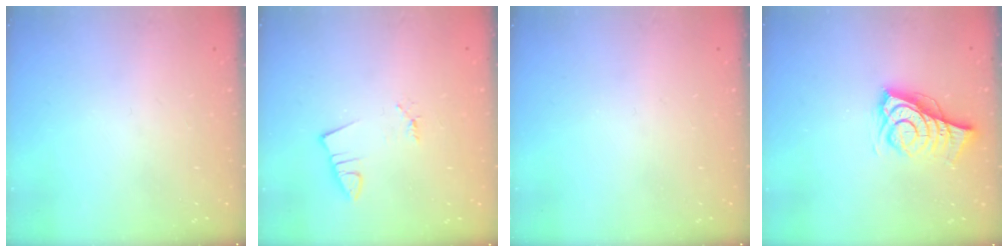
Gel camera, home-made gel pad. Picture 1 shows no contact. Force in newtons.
{"total": 0.9, "press": 0.9, "slide": 0.1}
{"total": 0.0}
{"total": 9.1, "press": 8.5, "slide": 3.4}